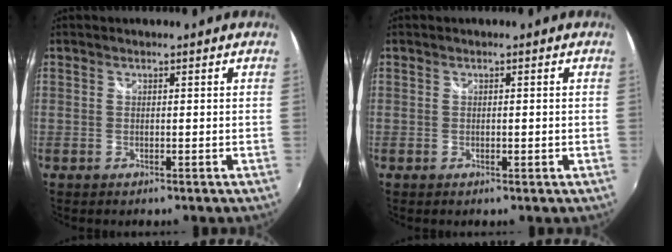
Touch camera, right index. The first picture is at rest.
{"total": 1.3, "force": [-0.2, 0.5, 1.2], "torque": [-0.019, -0.001, -0.004]}